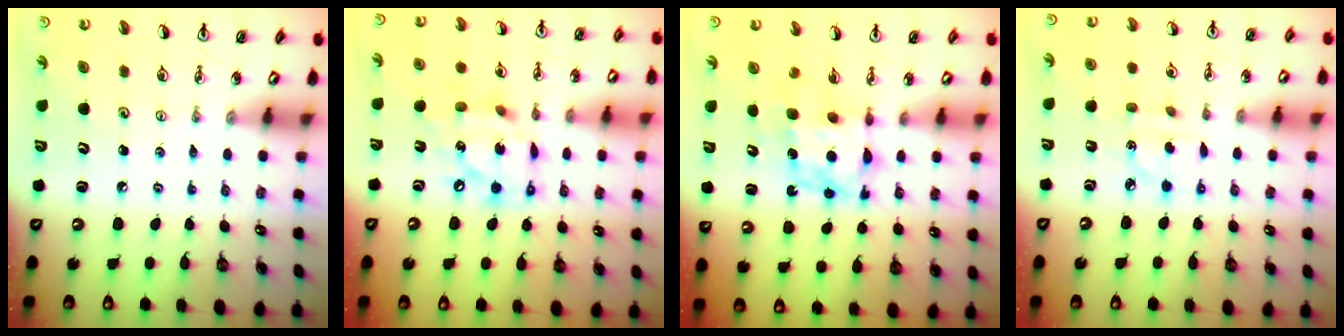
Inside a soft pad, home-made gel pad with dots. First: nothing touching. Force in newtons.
{"total": 14.3, "press": 14.2, "slide": 1.8}
{"total": 6.5, "press": 6.4, "slide": 0.7}
{"total": 3.4, "press": 3.4, "slide": 0.1}